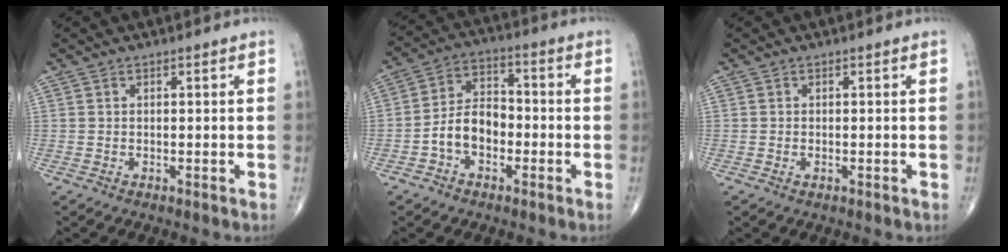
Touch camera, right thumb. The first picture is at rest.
{"total": 8.6, "force": [-2.7, 5.6, 5.8], "torque": [-0.093, 0.037, -0.061]}
{"total": 0.6, "force": [-0.2, 0.3, 0.5], "torque": [-0.010, 0.001, -0.003]}